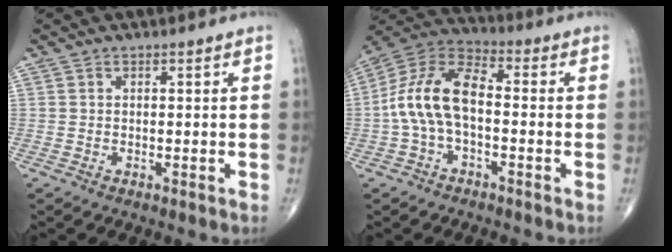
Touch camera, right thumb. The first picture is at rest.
{"total": 12.5, "force": [-1.4, 6.6, 10.5], "torque": [-0.210, 0.039, -0.037]}